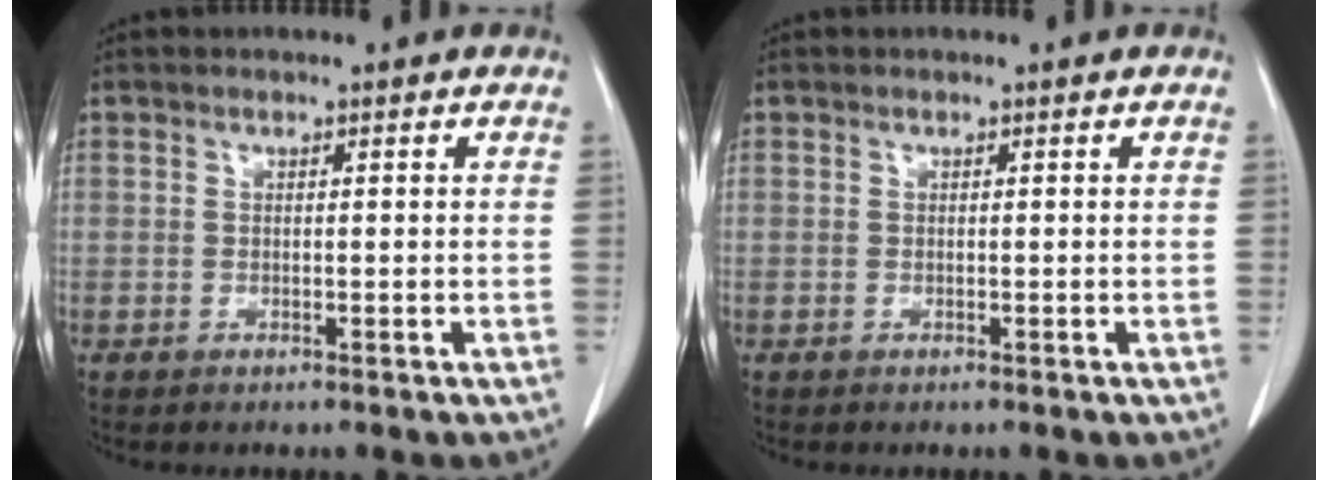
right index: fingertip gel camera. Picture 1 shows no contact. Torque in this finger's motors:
{"motor_torque": [0.00, 0.00, 0.00, 0.00]}